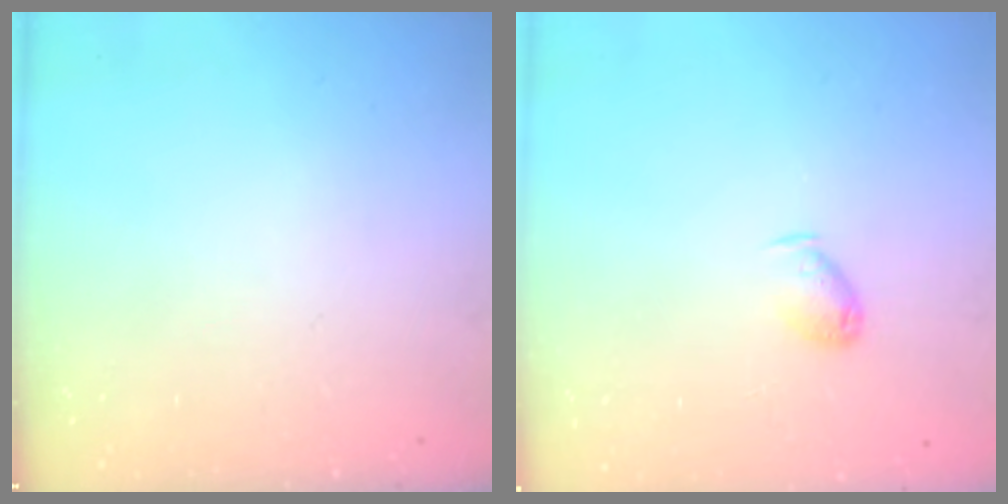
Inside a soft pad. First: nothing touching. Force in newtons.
{"total": 6.0, "press": 5.9, "slide": 0.9}